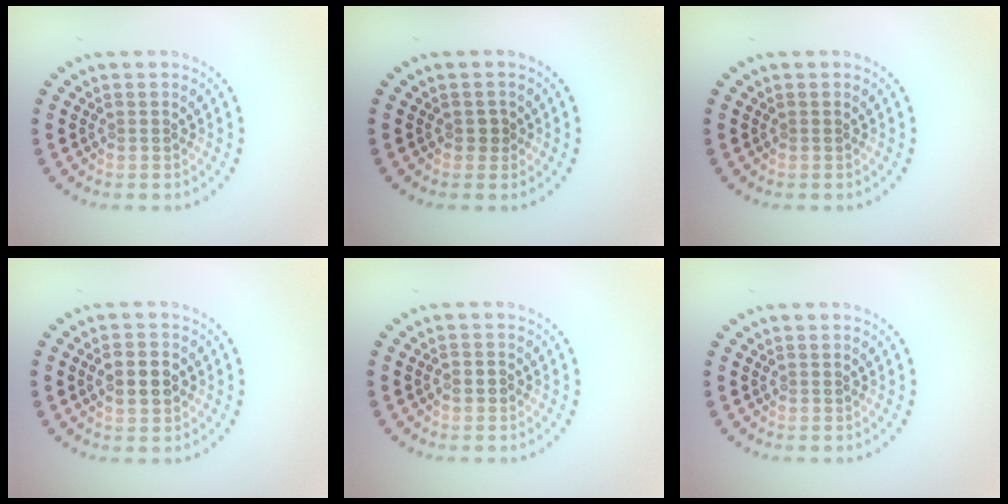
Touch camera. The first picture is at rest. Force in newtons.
{"total": 0.9, "press": 0.8, "slide": 0.4}
{"total": 0.0}
{"total": 3.1, "press": 3.1, "slide": 0.1}
{"total": 1.1, "press": 1.0, "slide": 0.5}
{"total": 0.0}